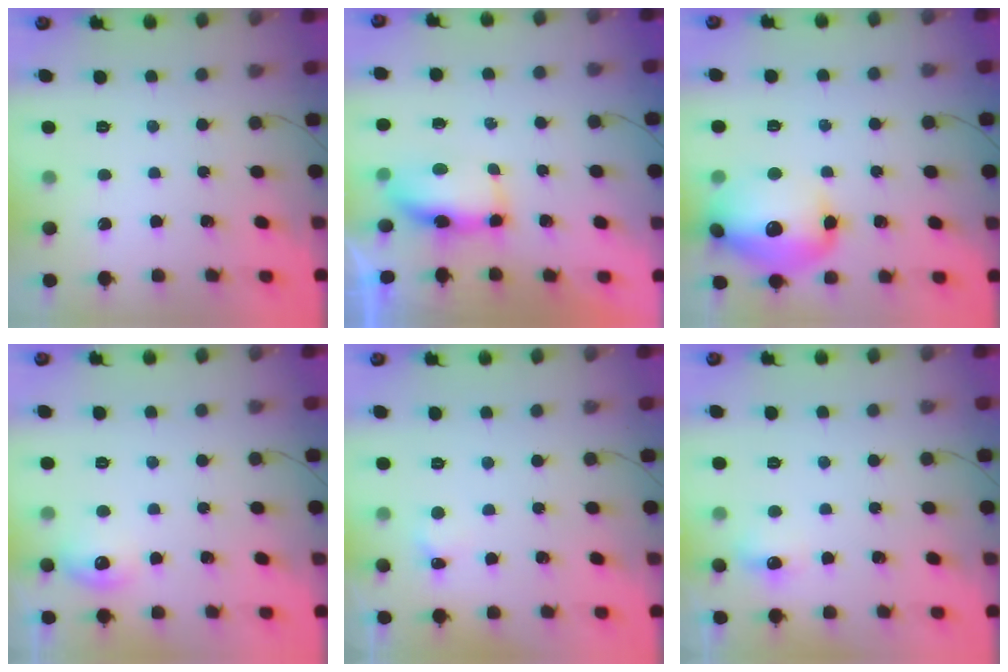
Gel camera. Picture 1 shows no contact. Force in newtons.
{"total": 7.4, "press": 7.0, "slide": 2.3}
{"total": 17.6, "press": 17.5, "slide": 1.8}
{"total": 7.9, "press": 7.8, "slide": 1.5}
{"total": 4.9, "press": 4.7, "slide": 1.1}
{"total": 6.2, "press": 5.9, "slide": 1.8}